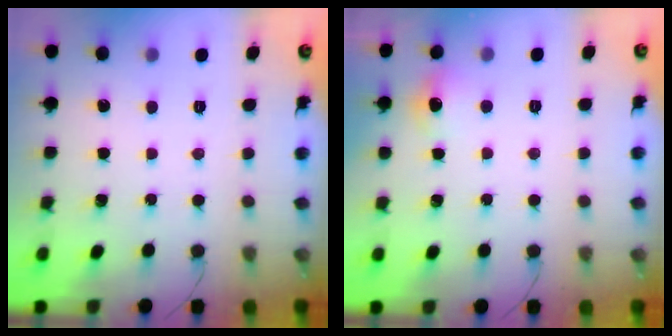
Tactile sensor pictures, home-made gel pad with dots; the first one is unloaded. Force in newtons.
{"total": 5.5, "press": 5.1, "slide": 1.9}